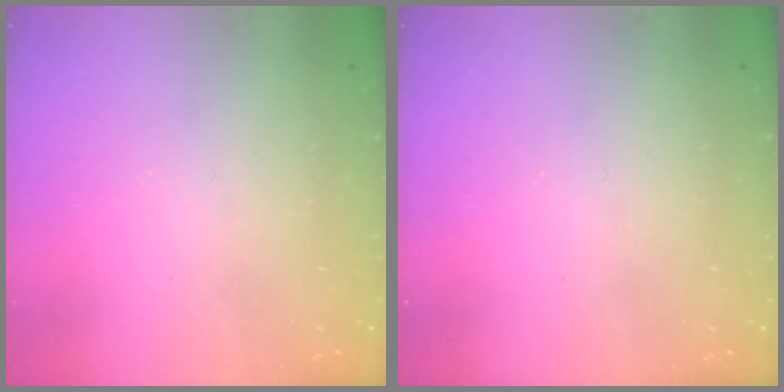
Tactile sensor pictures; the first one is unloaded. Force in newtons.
{"total": 0.0}